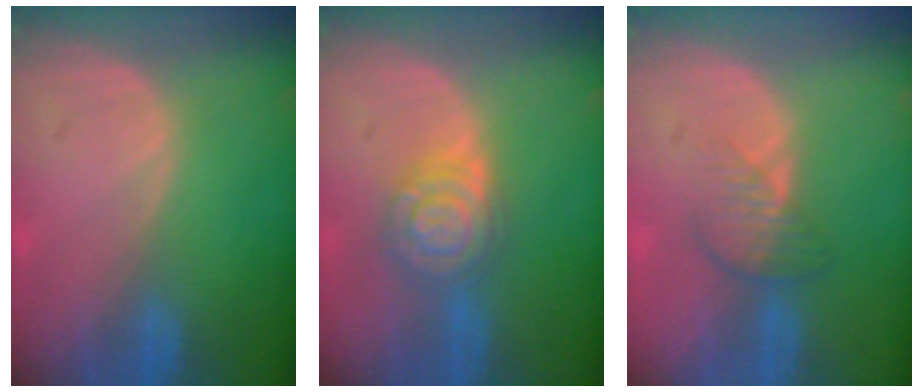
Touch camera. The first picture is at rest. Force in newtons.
{"total": 6.6, "press": 6.6, "slide": 0.3}
{"total": 3.9, "press": 3.3, "slide": 2.0}